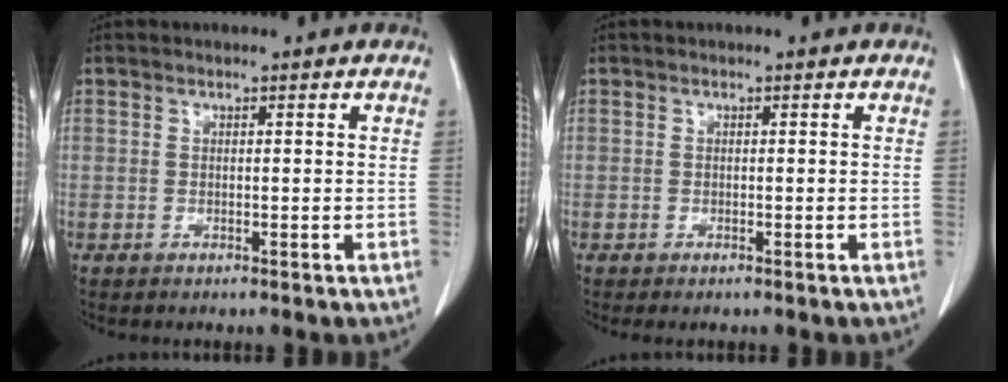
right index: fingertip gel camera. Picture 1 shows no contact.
{"total": 0.7, "force": [-0.6, 0.1, 0.4], "torque": [-0.010, -0.003, -0.006]}